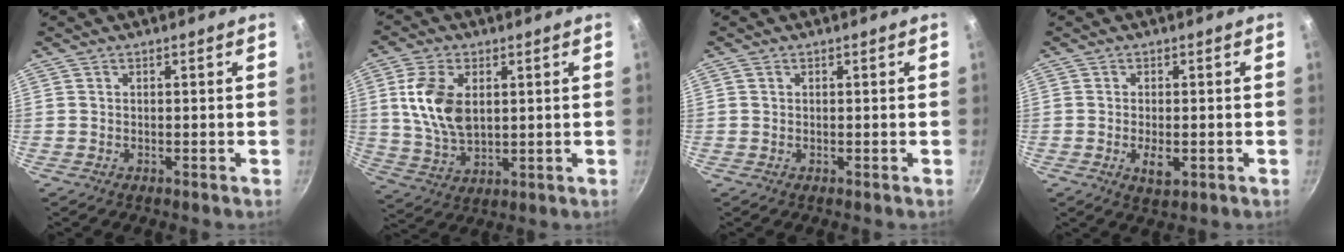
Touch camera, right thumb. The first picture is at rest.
{"total": 11.3, "force": [2.5, 6.9, 8.7], "torque": [-0.159, -0.016, 0.052]}
{"total": 0.6, "force": [0.2, 0.5, 0.2], "torque": [-0.001, 0.003, 0.001]}
{"total": 3.7, "force": [-0.9, 1.7, 3.2], "torque": [-0.054, -0.004, -0.011]}